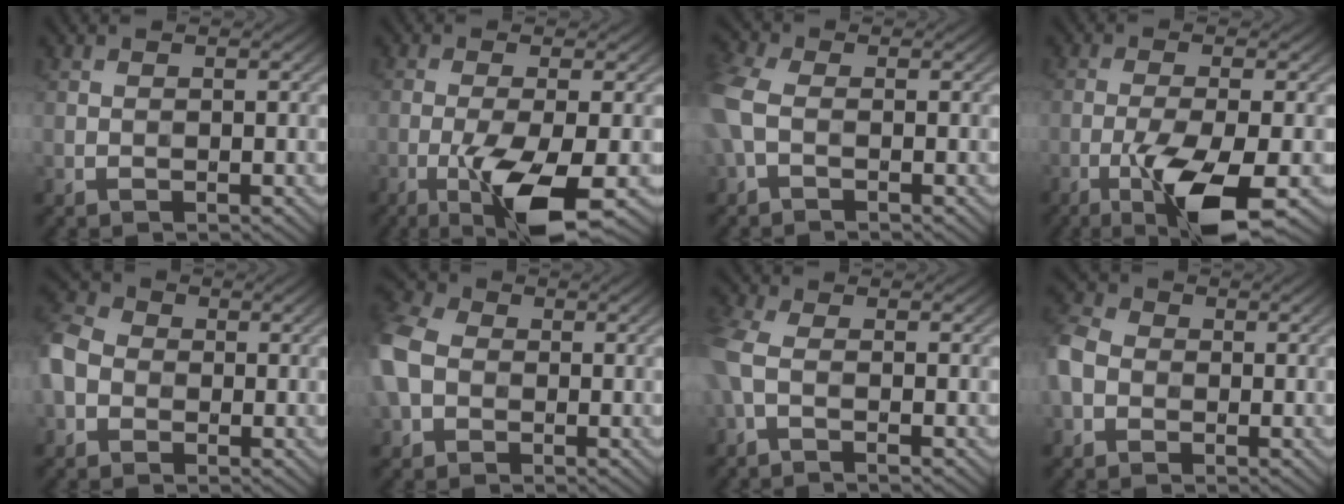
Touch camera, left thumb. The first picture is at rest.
{"total": 8.0, "force": [-3.4, 1.6, 7.1], "torque": [-0.125, -0.001, -0.063]}
{"total": 5.7, "force": [-0.7, 3.3, 4.6], "torque": [-0.138, 0.003, -0.024]}
{"total": 8.9, "force": [-4.1, 2.0, 7.6], "torque": [-0.135, -0.003, -0.075]}
{"total": 5.9, "force": [-1.5, 4.9, 2.9], "torque": [-0.092, 0.000, -0.047]}
{"total": 8.8, "force": [-0.8, 6.7, 5.6], "torque": [-0.180, -0.003, -0.027]}
{"total": 4.4, "force": [-1.2, 1.6, 3.9], "torque": [-0.107, -0.007, -0.039]}
{"total": 5.0, "force": [-1.1, 4.1, 2.6], "torque": [-0.079, 0.000, -0.036]}